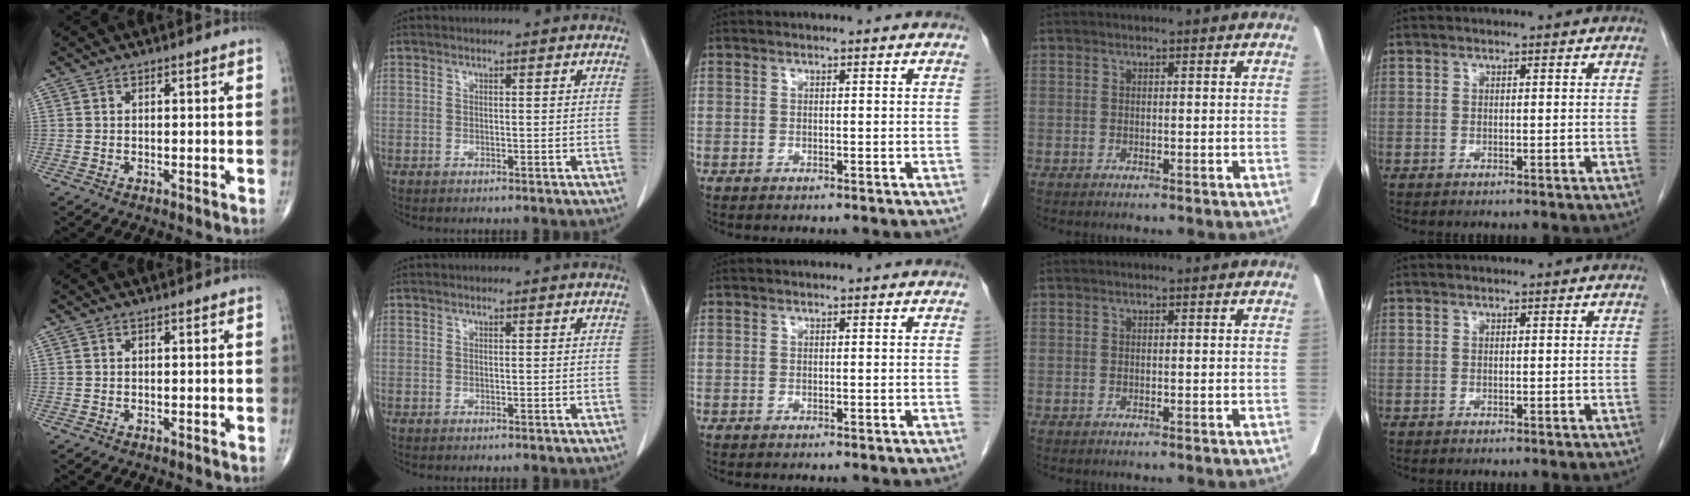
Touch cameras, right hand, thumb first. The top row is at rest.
{}